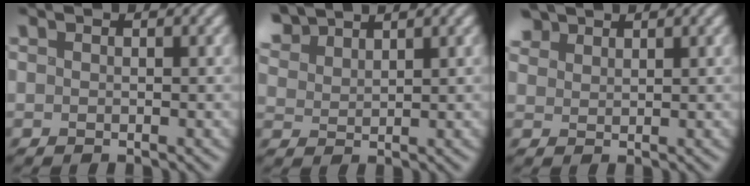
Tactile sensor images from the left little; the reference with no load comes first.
{"total": 4.0, "force": [3.4, 1.4, 1.5], "torque": [-0.052, 0.006, 0.077]}
{"total": 2.1, "force": [1.8, 1.0, 0.5], "torque": [-0.022, 0.007, 0.040]}